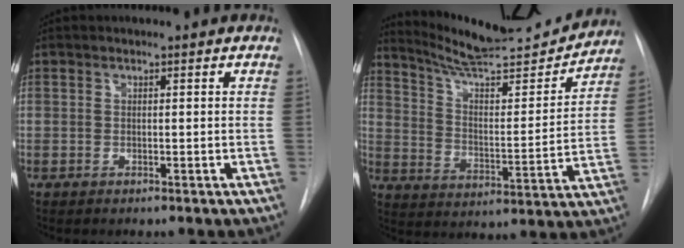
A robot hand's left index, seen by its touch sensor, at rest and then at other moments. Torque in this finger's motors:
{"motor_torque": [-0.04, -0.56, 0.22, 0.05]}